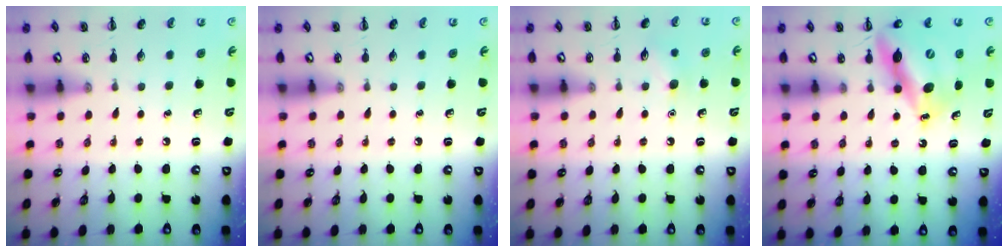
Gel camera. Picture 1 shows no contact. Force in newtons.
{"total": 0.0}
{"total": 6.8, "press": 6.6, "slide": 1.5}
{"total": 14.1, "press": 13.4, "slide": 4.4}